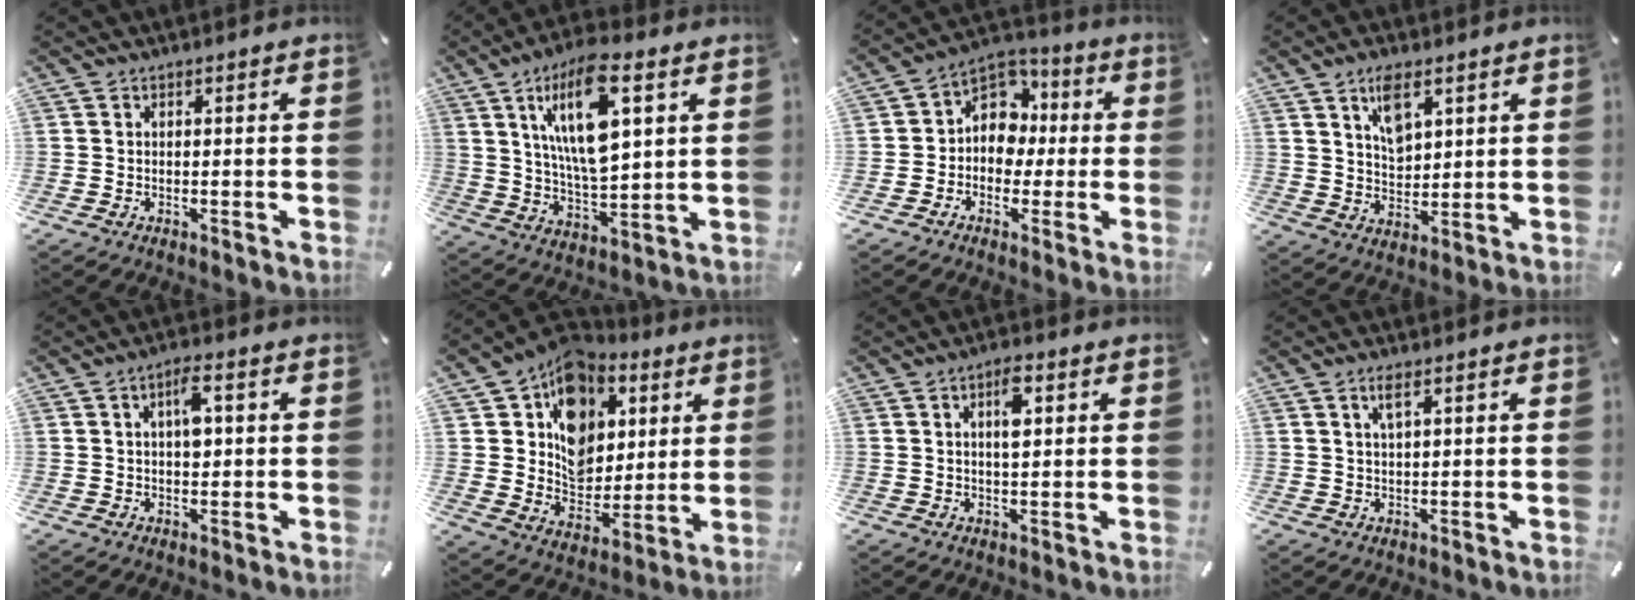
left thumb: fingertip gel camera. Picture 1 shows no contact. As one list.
[{"total": 17.0, "force": [7.1, 6.5, 14.0], "torque": [-0.277, -0.015, 0.114]}, {"total": 10.4, "force": [0.1, 9.3, 4.6], "torque": [-0.089, 0.010, 0.005]}, {"total": 7.5, "force": [4.4, 4.2, 4.3], "torque": [-0.067, -0.017, 0.075]}, {"total": 5.6, "force": [1.3, 2.8, 4.7], "torque": [-0.073, 0.001, 0.016]}, {"total": 14.8, "force": [5.3, 12.1, 6.7], "torque": [-0.097, -0.035, 0.101]}, {"total": 5.5, "force": [1.7, 2.2, 4.7], "torque": [-0.076, -0.001, 0.022]}, {"total": 3.1, "force": [1.6, 0.7, 2.6], "torque": [-0.056, 0.004, 0.028]}]